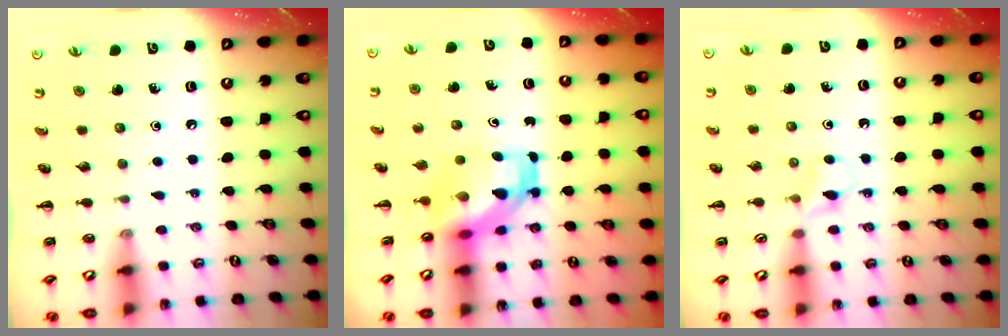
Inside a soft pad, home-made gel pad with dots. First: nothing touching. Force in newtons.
{"total": 5.3, "press": 5.1, "slide": 1.5}
{"total": 3.6, "press": 3.3, "slide": 1.3}